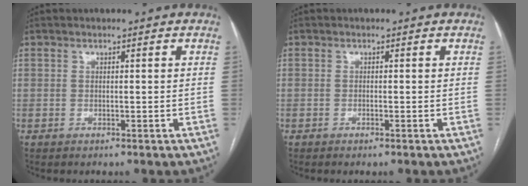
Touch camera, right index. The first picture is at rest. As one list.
[{"total": 0.6, "force": [-0.4, 0.0, 0.4], "torque": [-0.008, 0.000, -0.007]}]